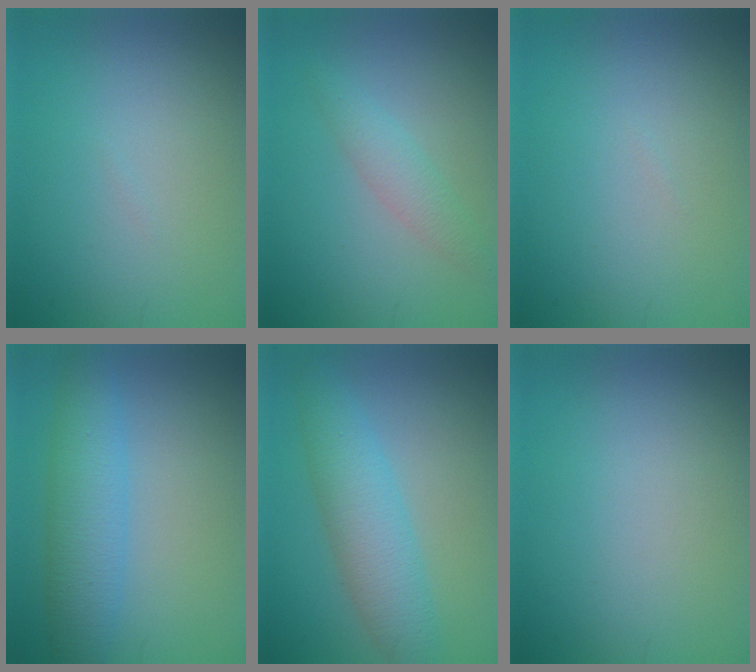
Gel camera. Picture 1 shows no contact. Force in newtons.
{"total": 2.2, "press": 2.2, "slide": 0.2}
{"total": 0.0}
{"total": 5.1, "press": 5.1, "slide": 0.2}
{"total": 5.3, "press": 5.3, "slide": 0.2}
{"total": 0.0}